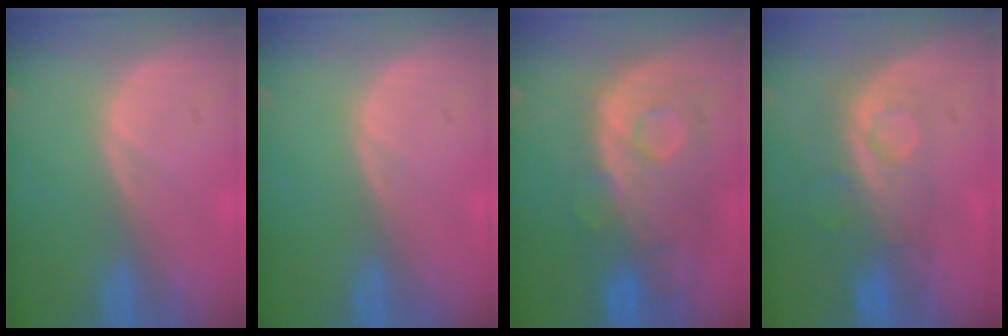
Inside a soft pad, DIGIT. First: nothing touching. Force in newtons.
{"total": 0.0}
{"total": 10.5, "press": 9.4, "slide": 4.7}
{"total": 8.4, "press": 7.1, "slide": 4.4}